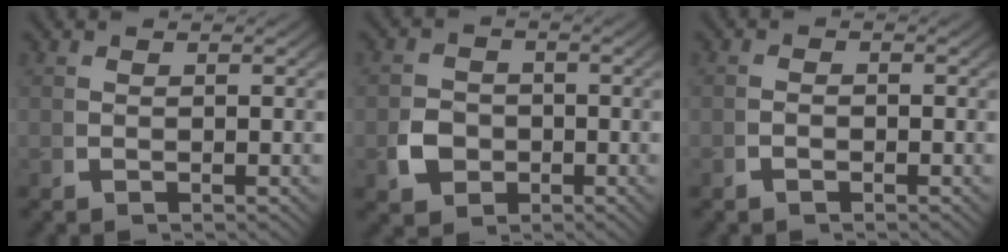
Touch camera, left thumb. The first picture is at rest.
{"total": 3.9, "force": [-1.1, 3.2, 2.0], "torque": [-0.038, -0.012, -0.014]}
{"total": 0.8, "force": [-0.7, 0.3, 0.3], "torque": [-0.006, -0.002, -0.016]}